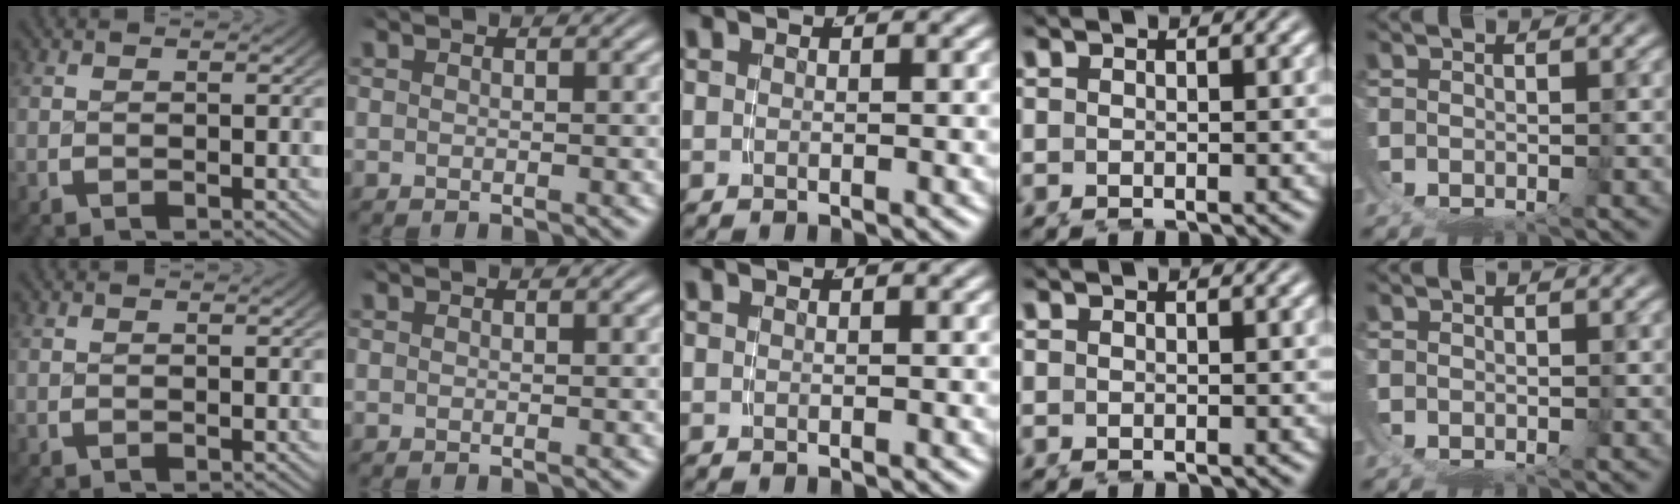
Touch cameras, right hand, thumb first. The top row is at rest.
{}